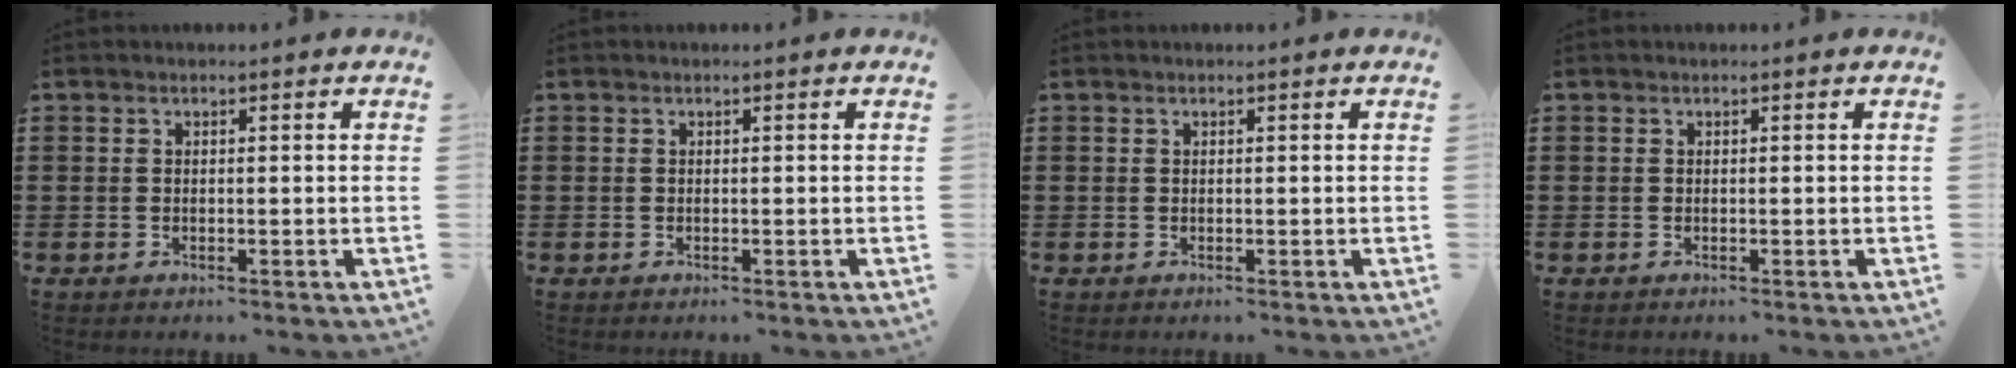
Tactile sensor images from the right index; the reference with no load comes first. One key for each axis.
{"total": 0.0}
{"total": 0.0}
{"total": 0.0}